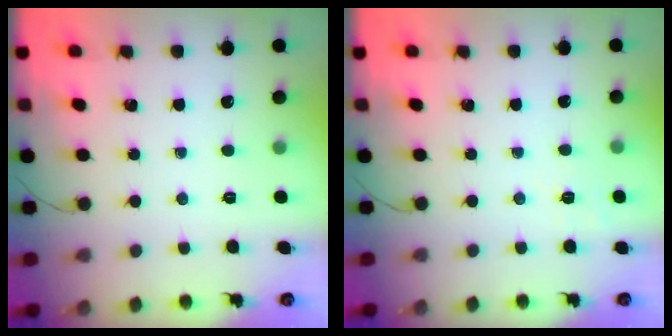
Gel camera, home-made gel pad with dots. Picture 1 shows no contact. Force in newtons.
{"total": 3.4, "press": 2.9, "slide": 1.6}